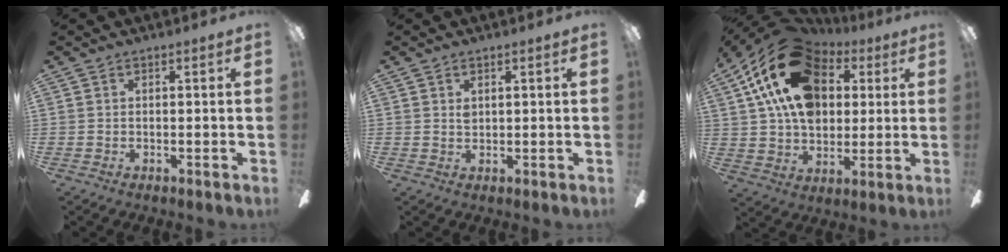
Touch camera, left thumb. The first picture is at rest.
{"total": 1.5, "force": [0.8, 0.8, 1.0], "torque": [-0.015, -0.002, 0.012]}
{"total": 22.9, "force": [9.1, 15.3, 14.4], "torque": [-0.266, -0.022, 0.160]}